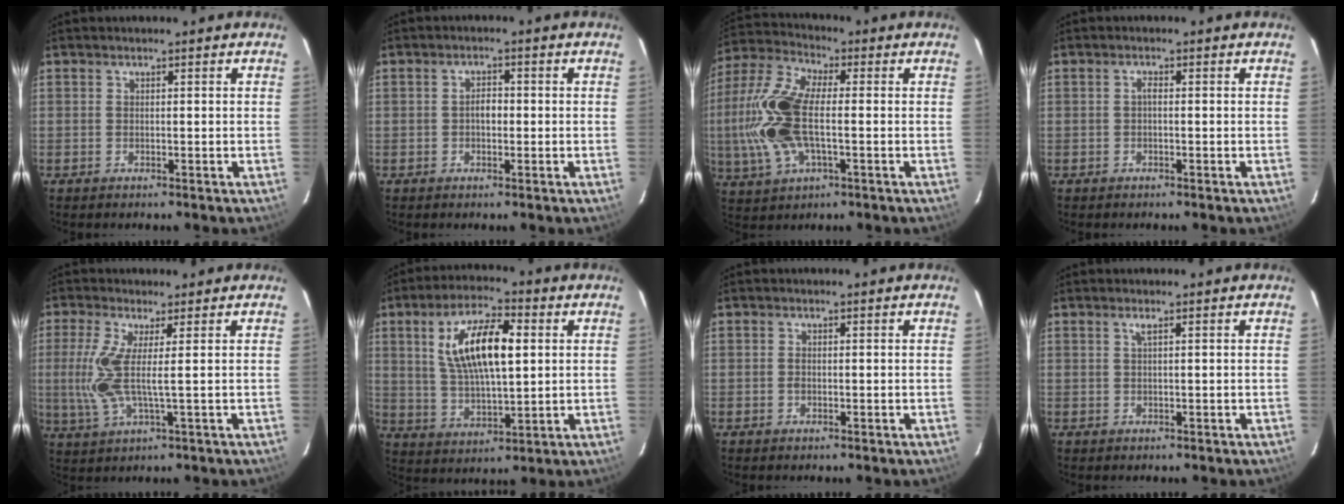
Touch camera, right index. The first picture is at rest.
{"total": 2.2, "force": [-0.3, 1.4, 1.6], "torque": [-0.029, 0.008, -0.006]}
{"total": 16.0, "force": [-1.4, 7.3, 14.2], "torque": [-0.320, 0.009, -0.034]}
{"total": 0.8, "force": [-0.2, 0.3, 0.8], "torque": [-0.015, 0.006, -0.005]}
{"total": 8.0, "force": [0.7, 0.8, 7.9], "torque": [-0.182, -0.005, 0.014]}
{"total": 14.2, "force": [3.5, 5.4, 12.7], "torque": [-0.235, 0.012, 0.068]}
{"total": 0.8, "force": [-0.2, 0.5, 0.6], "torque": [-0.011, 0.002, -0.003]}
{"total": 0.8, "force": [0.3, -0.2, 0.7], "torque": [-0.016, 0.002, 0.005]}